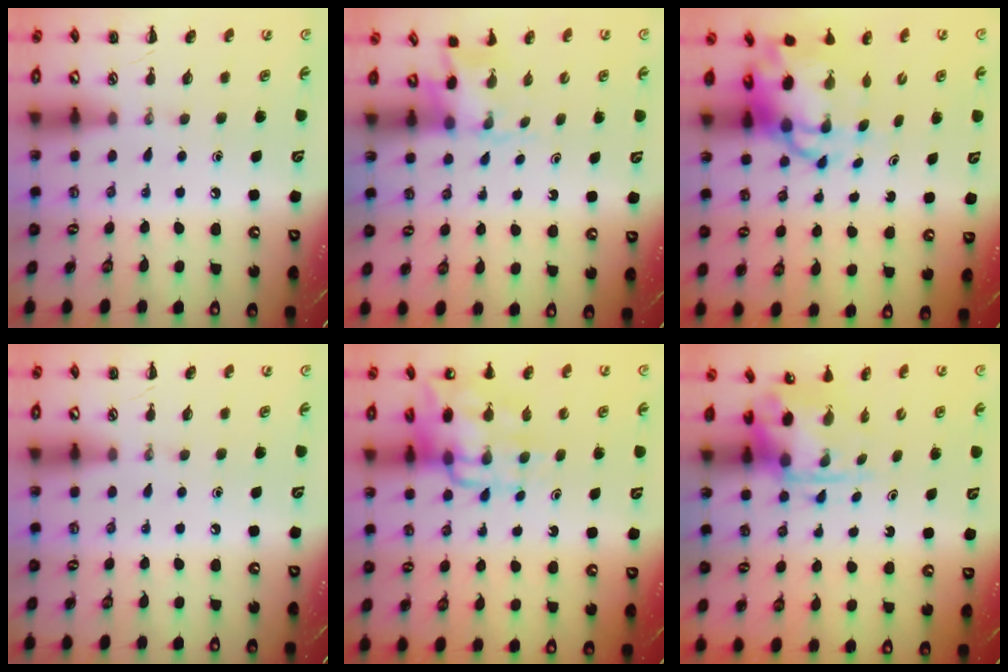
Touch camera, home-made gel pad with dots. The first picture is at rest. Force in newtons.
{"total": 2.5, "press": 2.3, "slide": 1.0}
{"total": 9.3, "press": 8.9, "slide": 2.7}
{"total": 0.0}
{"total": 11.9, "press": 11.4, "slide": 3.2}
{"total": 4.1, "press": 4.0, "slide": 0.7}